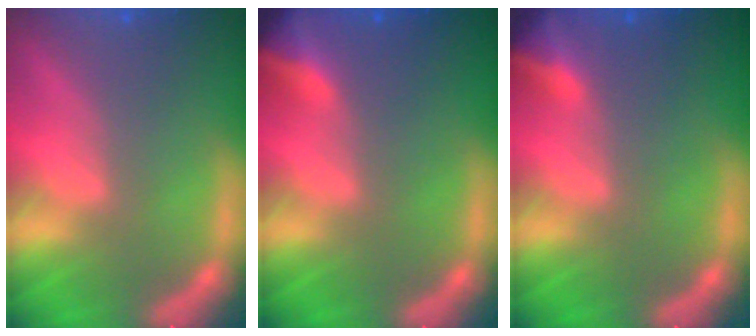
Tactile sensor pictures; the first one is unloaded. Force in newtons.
{"total": 4.4}
{"total": 3.5}